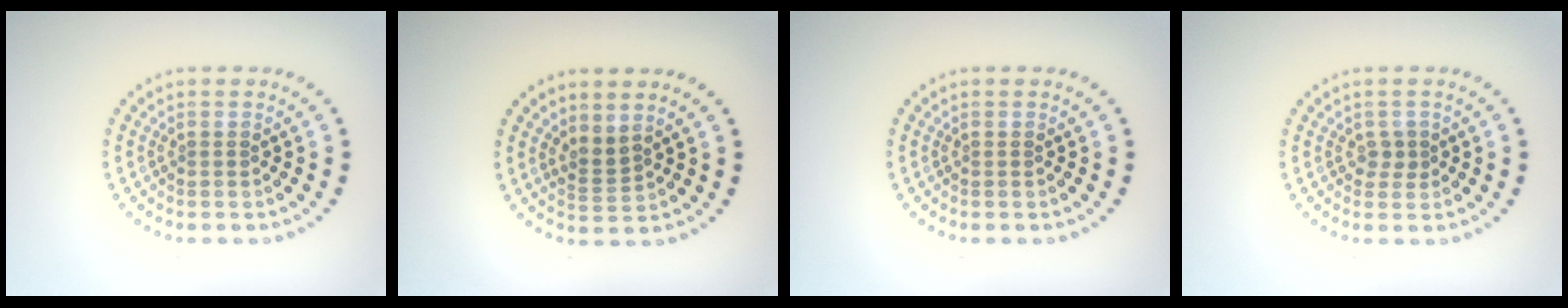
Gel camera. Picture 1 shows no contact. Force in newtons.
{"total": 1.8, "press": 1.3, "slide": 1.3}
{"total": 0.0}
{"total": 1.2, "press": 1.0, "slide": 0.6}